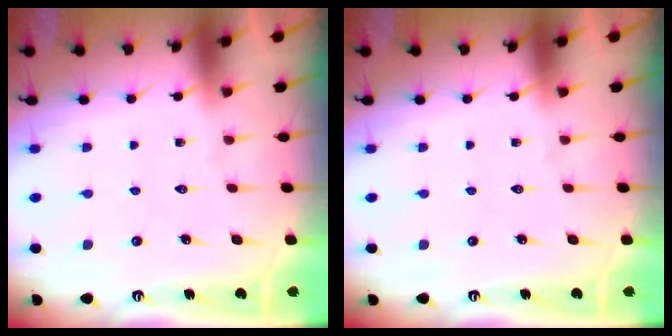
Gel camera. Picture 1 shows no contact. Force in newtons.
{"total": 0.0}